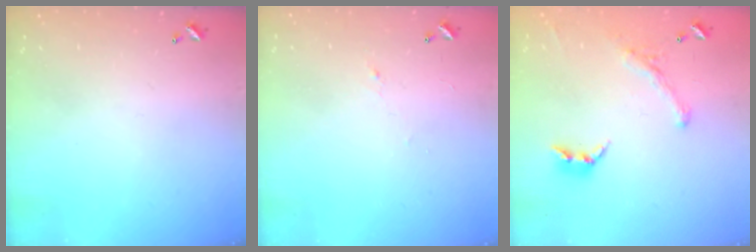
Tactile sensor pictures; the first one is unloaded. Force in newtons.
{"total": 1.2, "press": 1.1, "slide": 0.5}
{"total": 2.4, "press": 2.0, "slide": 1.3}